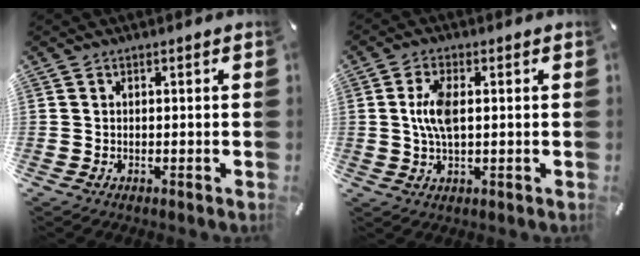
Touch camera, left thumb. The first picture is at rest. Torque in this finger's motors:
{"motor_torque": [0.49, 0.49, 0.36, -0.34, 0.08]}